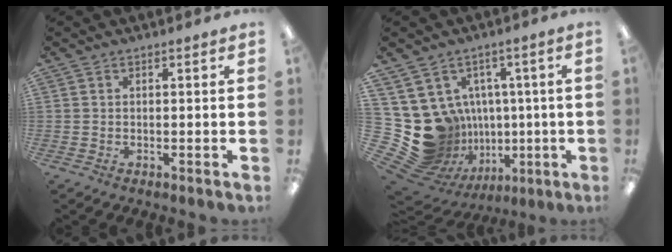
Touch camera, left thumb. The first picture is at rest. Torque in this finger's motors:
{"motor_torque": [0.86, 0.96, 0.19, -0.36, 0.00]}